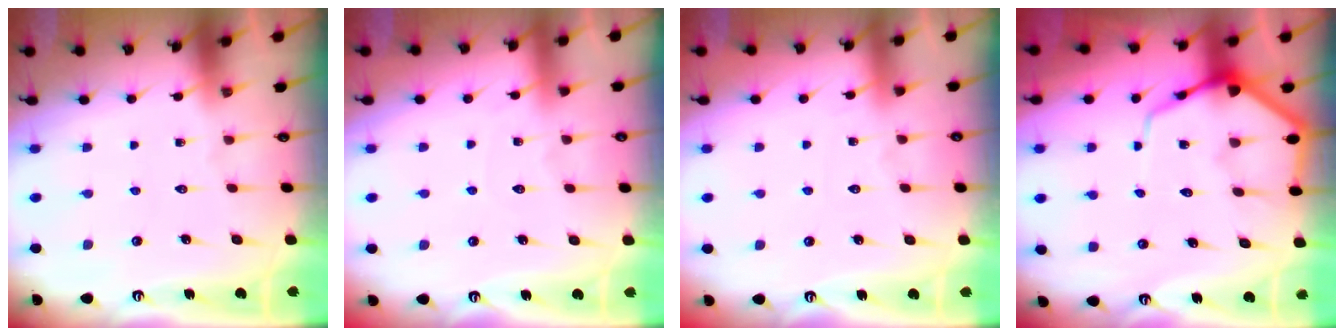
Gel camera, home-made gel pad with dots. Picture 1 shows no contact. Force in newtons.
{"total": 3.4, "press": 3.4, "slide": 0.4}
{"total": 3.7, "press": 3.7, "slide": 0.5}
{"total": 8.2, "press": 8.2, "slide": 0.9}